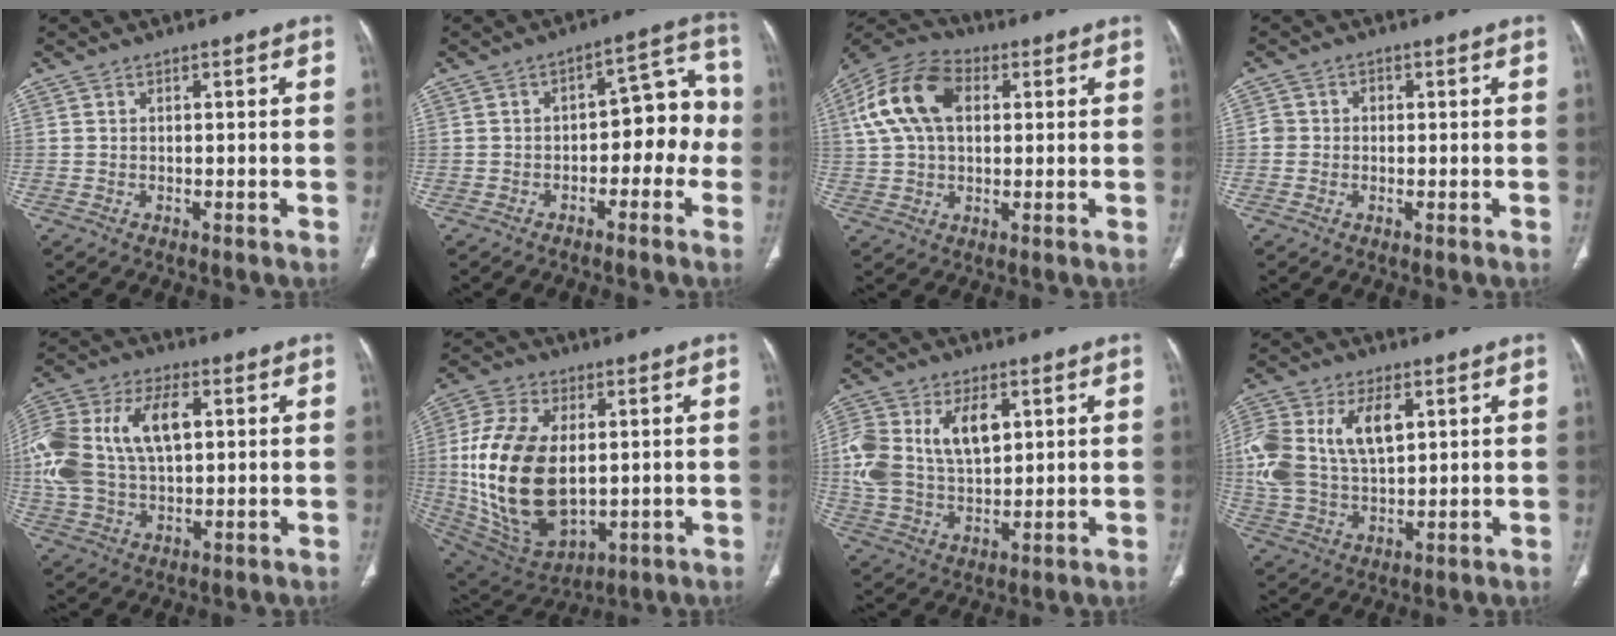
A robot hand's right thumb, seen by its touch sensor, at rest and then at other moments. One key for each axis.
{"total": 9.9, "fx": -2.2, "fy": 5.9, "fz": 7.7, "tx": -0.050, "ty": 0.053, "tz": -0.038}
{"total": 14.9, "fx": 3.6, "fy": 9.5, "fz": 10.8, "tx": -0.209, "ty": 0.024, "tz": 0.061}
{"total": 2.2, "fx": -0.2, "fy": 2.1, "fz": 0.6, "tx": 0.005, "ty": 0.010, "tz": -0.005}
{"total": 20.8, "fx": 3.8, "fy": 12.2, "fz": 16.4, "tx": -0.363, "ty": 0.018, "tz": 0.067}
{"total": 22.8, "fx": 0.8, "fy": 13.7, "fz": 18.2, "tx": -0.356, "ty": -0.013, "tz": 0.035}
{"total": 15.4, "fx": 4.0, "fy": 9.3, "fz": 11.6, "tx": -0.227, "ty": 0.001, "tz": 0.081}
{"total": 17.7, "fx": 4.5, "fy": 10.6, "fz": 13.5, "tx": -0.290, "ty": 0.002, "tz": 0.085}